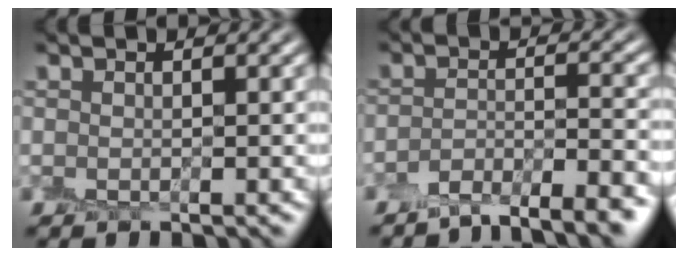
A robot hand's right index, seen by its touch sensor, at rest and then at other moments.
{"total": 5.7, "force": [-4.9, 1.0, 2.8], "torque": [-0.047, -0.001, -0.081]}